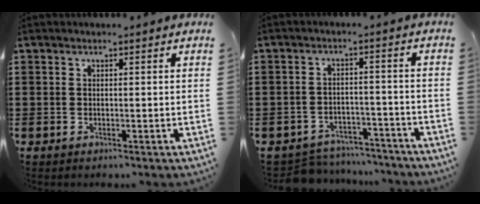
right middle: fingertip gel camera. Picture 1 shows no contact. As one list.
[{"total": 5.0, "force": [-4.9, 0.9, 0.0], "torque": [-0.002, 0.013, -0.102]}]